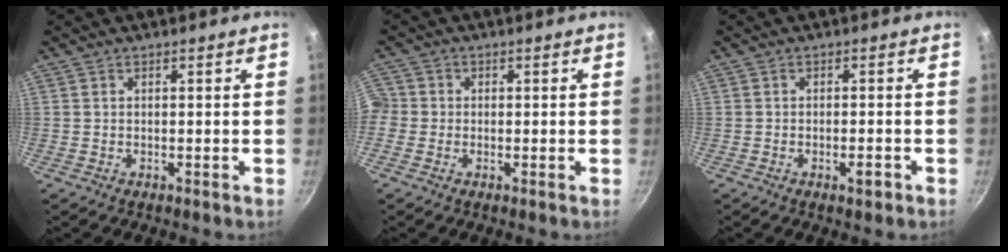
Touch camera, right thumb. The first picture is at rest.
{"total": 4.0, "force": [-0.7, 3.7, 1.1], "torque": [-0.016, 0.011, -0.024]}
{"total": 2.4, "force": [-1.2, 0.9, 1.9], "torque": [-0.025, 0.008, -0.018]}